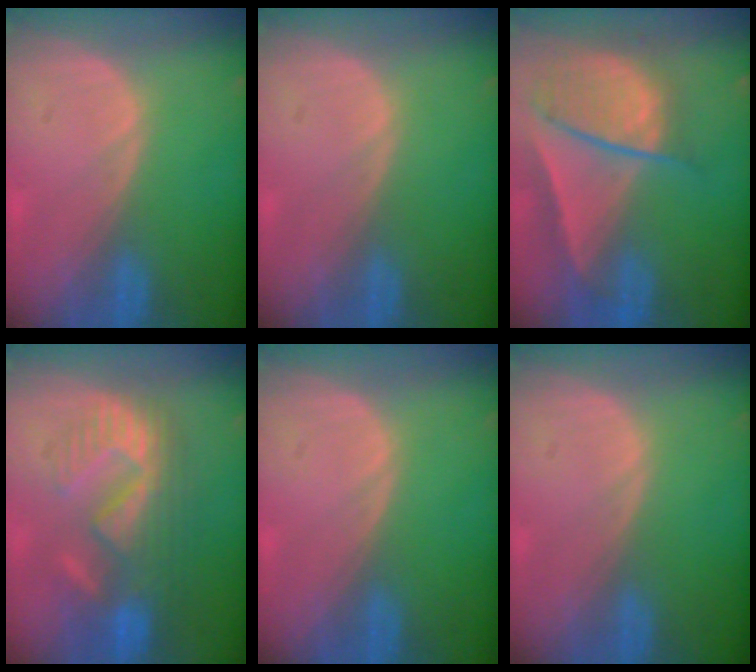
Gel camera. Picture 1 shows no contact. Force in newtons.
{"total": 0.0}
{"total": 9.5, "press": 8.1, "slide": 5.0}
{"total": 10.5, "press": 9.6, "slide": 4.1}
{"total": 0.0}
{"total": 0.0}